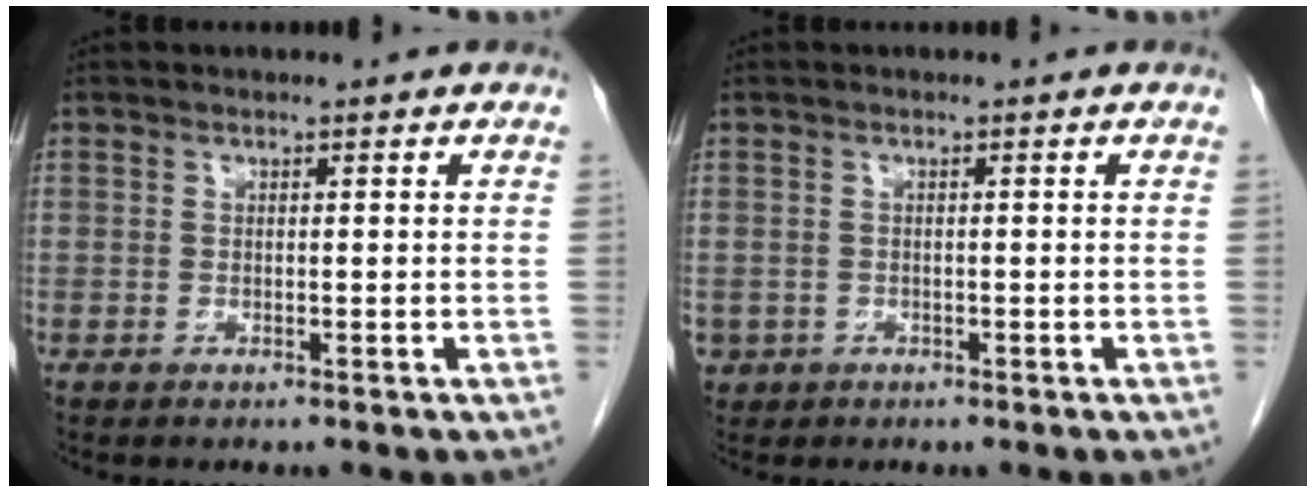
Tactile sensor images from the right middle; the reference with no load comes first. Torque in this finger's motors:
{"motor_torque": [1.26, -0.88, 0.27, 0.01]}